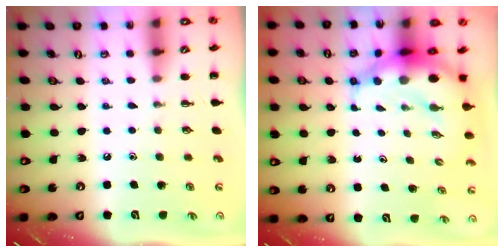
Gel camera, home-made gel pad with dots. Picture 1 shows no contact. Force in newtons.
{"total": 9.8, "press": 9.5, "slide": 2.3}